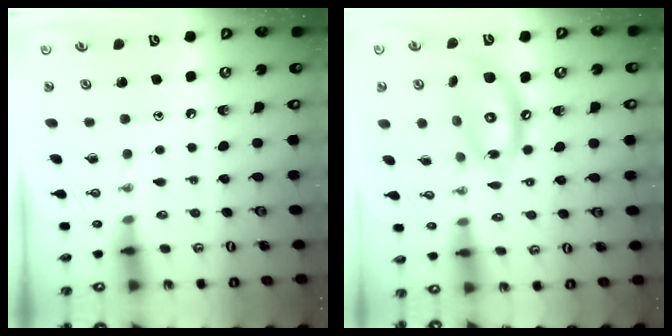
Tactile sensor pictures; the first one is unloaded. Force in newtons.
{"total": 14.4, "press": 14.3, "slide": 1.7}